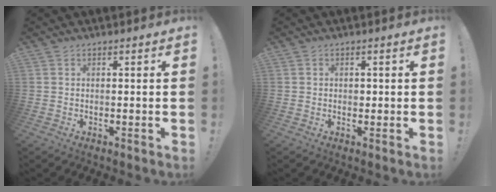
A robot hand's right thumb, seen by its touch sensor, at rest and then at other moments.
{"total": 0.9, "force": [-0.1, 0.8, 0.3], "torque": [0.000, 0.000, -0.003]}